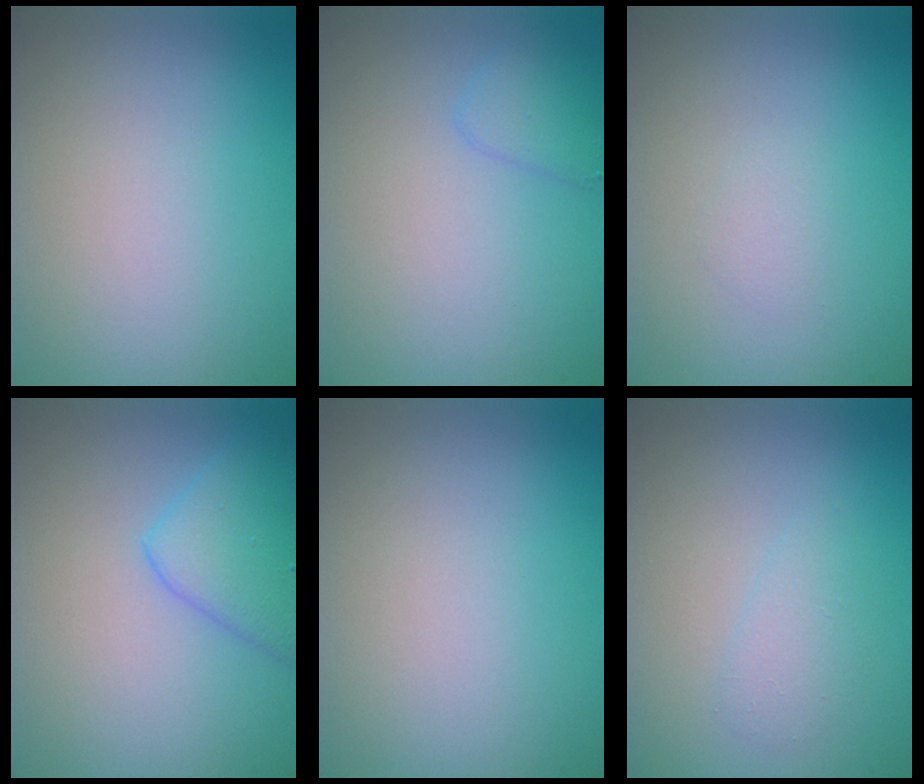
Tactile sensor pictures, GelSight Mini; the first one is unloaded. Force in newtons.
{"total": 1.6, "press": 1.6, "slide": 0.1}
{"total": 0.7, "press": 0.7, "slide": 0.1}
{"total": 3.9, "press": 3.9, "slide": 0.2}
{"total": 0.0}
{"total": 1.4, "press": 1.4, "slide": 0.1}